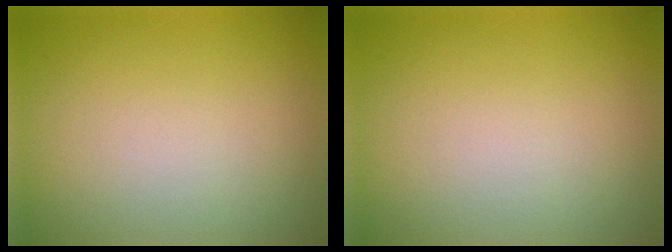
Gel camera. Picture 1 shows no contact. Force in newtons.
{"total": 0.0}